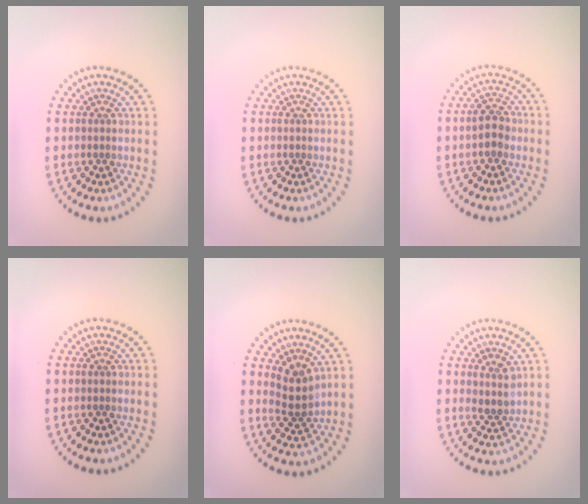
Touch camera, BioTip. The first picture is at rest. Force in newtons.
{"total": 0.0}
{"total": 2.3, "press": 2.3, "slide": 0.5}
{"total": 0.0}
{"total": 2.6, "press": 2.0, "slide": 1.7}
{"total": 1.8, "press": 1.5, "slide": 1.1}